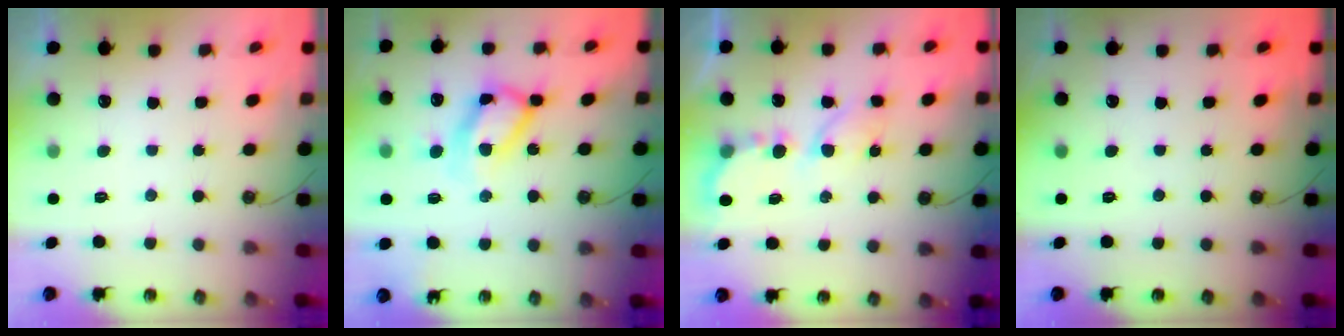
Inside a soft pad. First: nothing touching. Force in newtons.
{"total": 12.4, "press": 12.3, "slide": 0.9}
{"total": 6.4, "press": 6.3, "slide": 0.5}
{"total": 0.0}